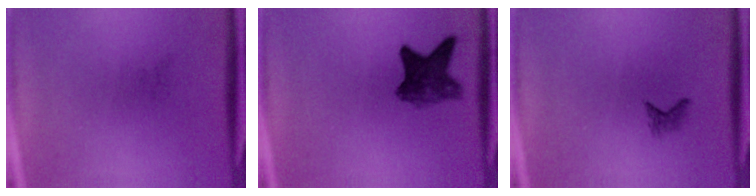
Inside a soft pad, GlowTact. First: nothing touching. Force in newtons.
{"total": 6.1}
{"total": 1.0}